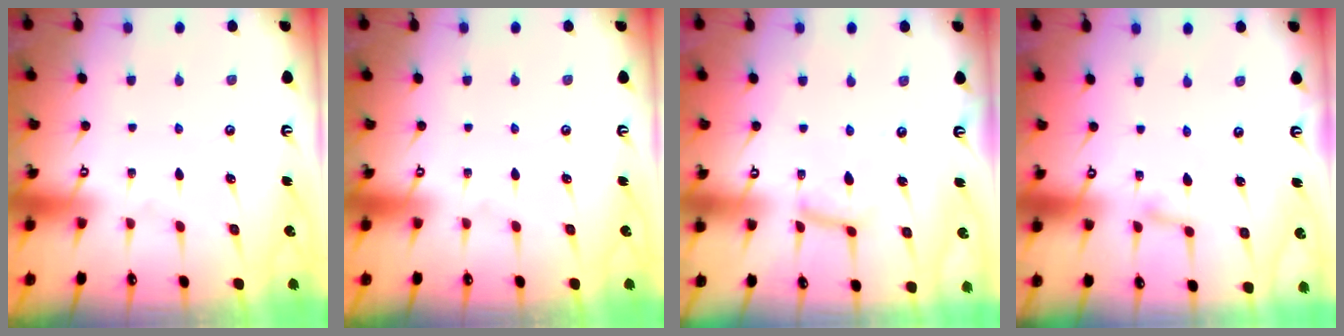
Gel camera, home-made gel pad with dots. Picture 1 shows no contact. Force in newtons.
{"total": 0.0}
{"total": 8.2, "press": 8.2, "slide": 0.4}
{"total": 2.7, "press": 2.7, "slide": 0.2}